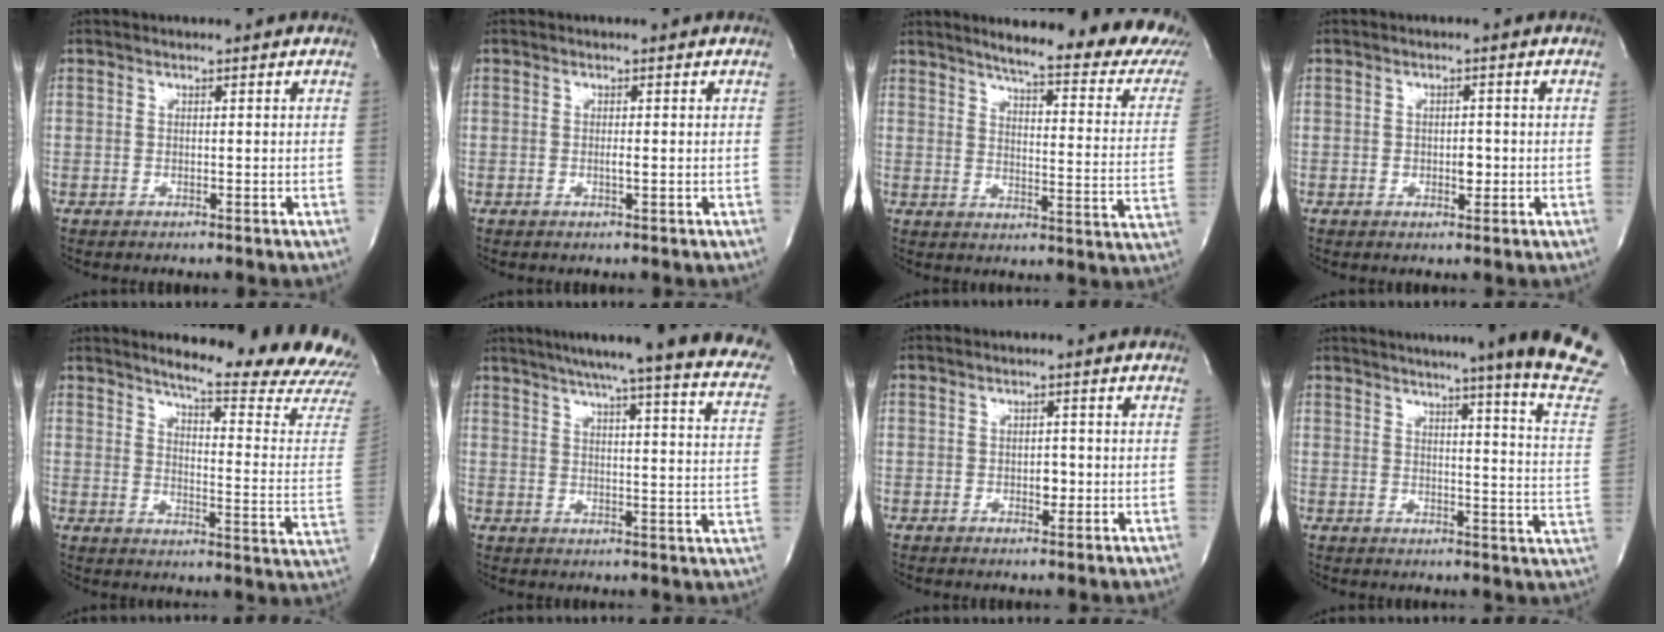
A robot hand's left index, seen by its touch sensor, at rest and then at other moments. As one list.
[{"total": 0.8, "force": [-0.1, -0.1, 0.8], "torque": [-0.017, -0.002, -0.002]}, {"total": 22.7, "force": [19.5, 2.1, 11.6], "torque": [-0.153, -0.073, 0.222]}, {"total": 2.1, "force": [-0.4, 1.2, 1.7], "torque": [-0.023, 0.002, -0.003]}, {"total": 19.9, "force": [18.4, 0.1, 7.5], "torque": [-0.102, -0.116, 0.212]}, {"total": 26.2, "force": [22.3, 1.2, 13.6], "torque": [-0.183, -0.051, 0.259]}, {"total": 1.8, "force": [-0.4, 1.1, 1.4], "torque": [-0.018, 0.002, -0.004]}, {"total": 21.1, "force": [17.3, -1.7, 12.0], "torque": [-0.159, -0.080, 0.198]}]